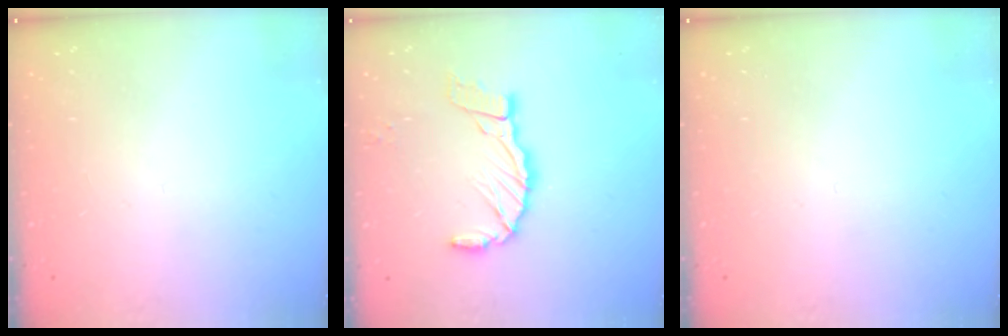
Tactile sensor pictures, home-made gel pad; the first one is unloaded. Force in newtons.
{"total": 10.9, "press": 10.8, "slide": 1.2}
{"total": 0.0}